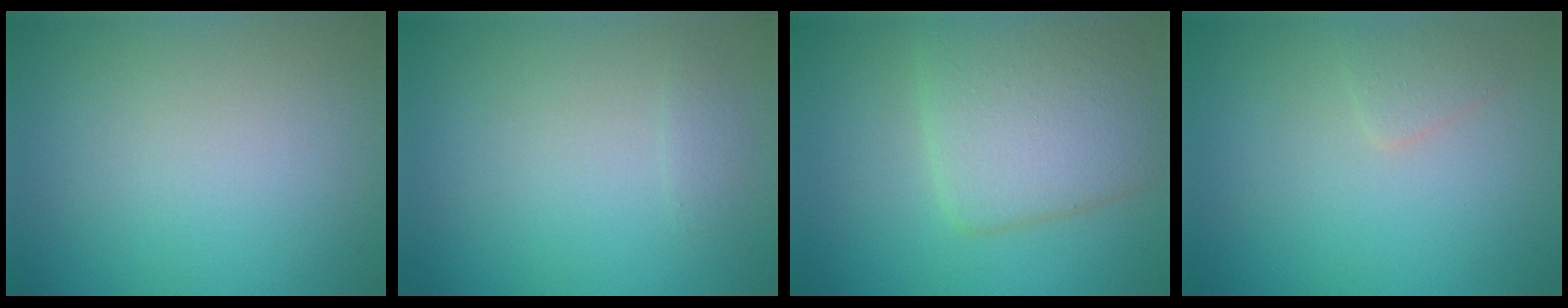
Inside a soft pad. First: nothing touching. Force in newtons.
{"total": 0.6, "press": 0.6, "slide": 0.0}
{"total": 6.3, "press": 6.3, "slide": 0.2}
{"total": 1.1, "press": 1.1, "slide": 0.0}